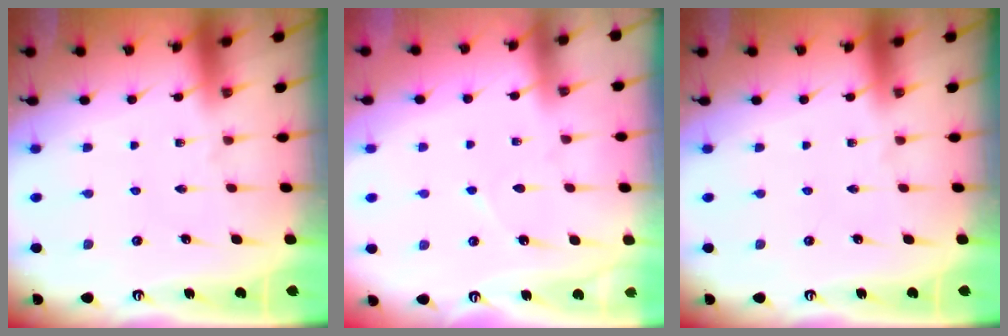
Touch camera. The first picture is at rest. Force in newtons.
{"total": 4.4, "press": 4.4, "slide": 0.4}
{"total": 0.0}